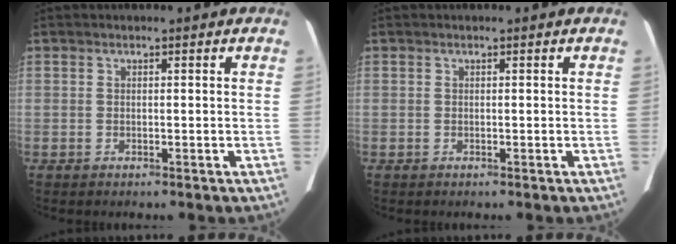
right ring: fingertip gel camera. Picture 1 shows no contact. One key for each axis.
{"total": 0.0}